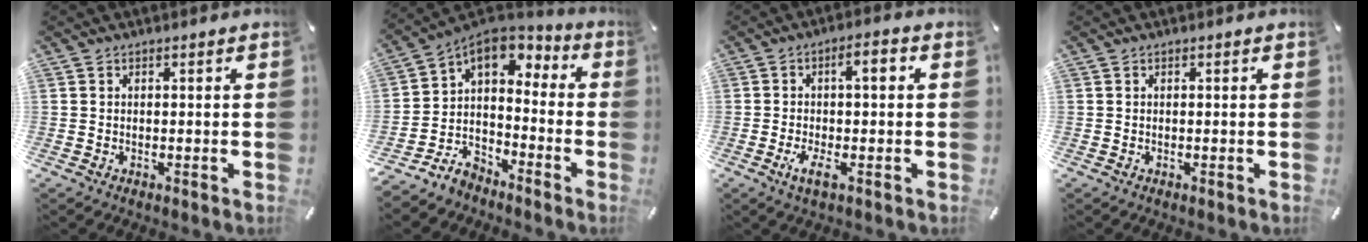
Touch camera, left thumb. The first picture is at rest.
{"total": 7.0, "force": [-2.2, 6.3, 2.2], "torque": [-0.052, 0.005, -0.036]}
{"total": 7.5, "force": [-0.7, 2.1, 7.2], "torque": [-0.123, -0.002, -0.020]}
{"total": 0.0}